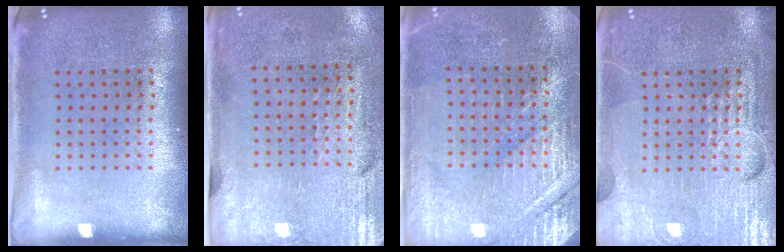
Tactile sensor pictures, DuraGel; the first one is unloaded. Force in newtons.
{"total": 2.9, "press": 2.5, "slide": 1.5}
{"total": 2.9, "press": 2.9, "slide": 0.3}
{"total": 6.2, "press": 6.1, "slide": 0.8}